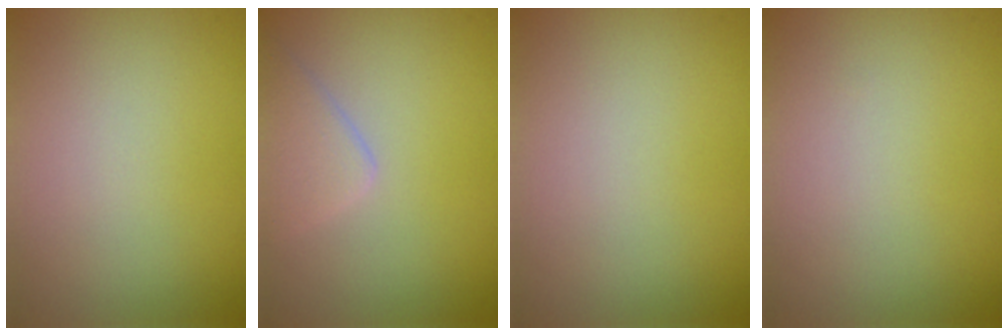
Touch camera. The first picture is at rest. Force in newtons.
{"total": 2.4, "press": 2.3, "slide": 0.2}
{"total": 0.0}
{"total": 0.0}